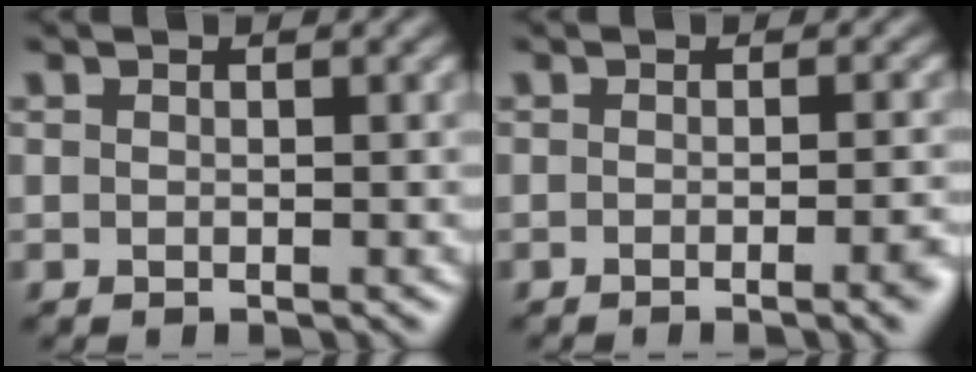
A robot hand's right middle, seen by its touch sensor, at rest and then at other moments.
{"total": 3.5, "force": [-1.3, 1.1, 3.1], "torque": [-0.026, 0.000, -0.017]}